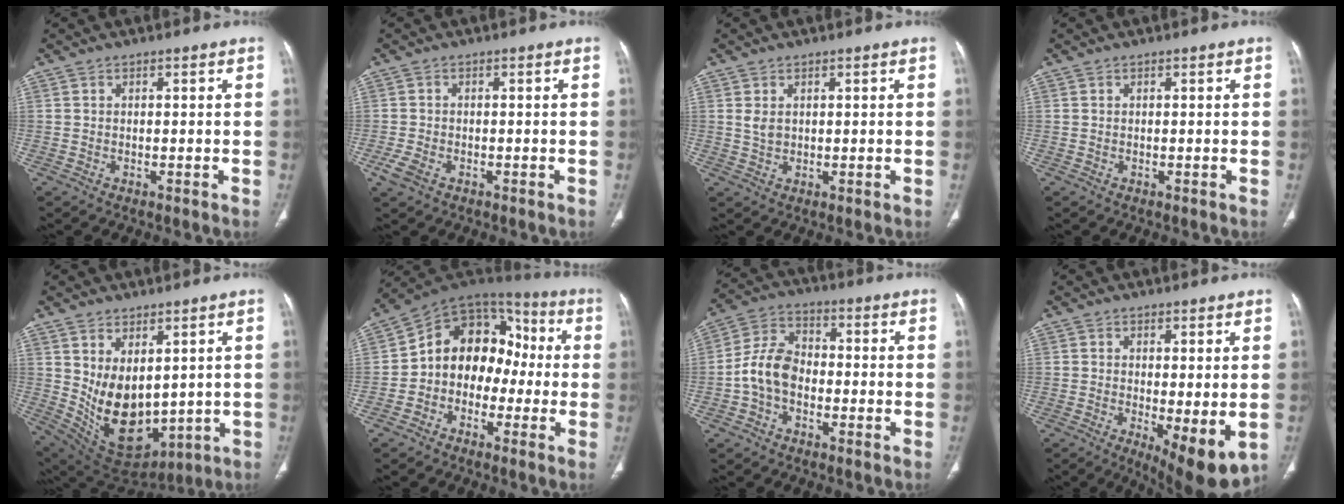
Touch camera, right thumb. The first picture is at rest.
{"total": 3.3, "force": [-1.5, 1.9, 2.2], "torque": [-0.058, -0.002, -0.028]}
{"total": 2.1, "force": [0.8, 1.3, 1.5], "torque": [-0.027, -0.002, 0.021]}
{"total": 0.0}
{"total": 14.0, "force": [2.1, 8.5, 10.9], "torque": [-0.163, -0.027, 0.074]}
{"total": 14.1, "force": [-1.7, 11.1, 8.6], "torque": [-0.082, 0.065, -0.046]}
{"total": 8.4, "force": [-2.2, 5.8, 5.7], "torque": [-0.102, 0.032, -0.053]}
{"total": 8.9, "force": [-1.6, 2.8, 8.2], "torque": [-0.123, -0.027, -0.017]}